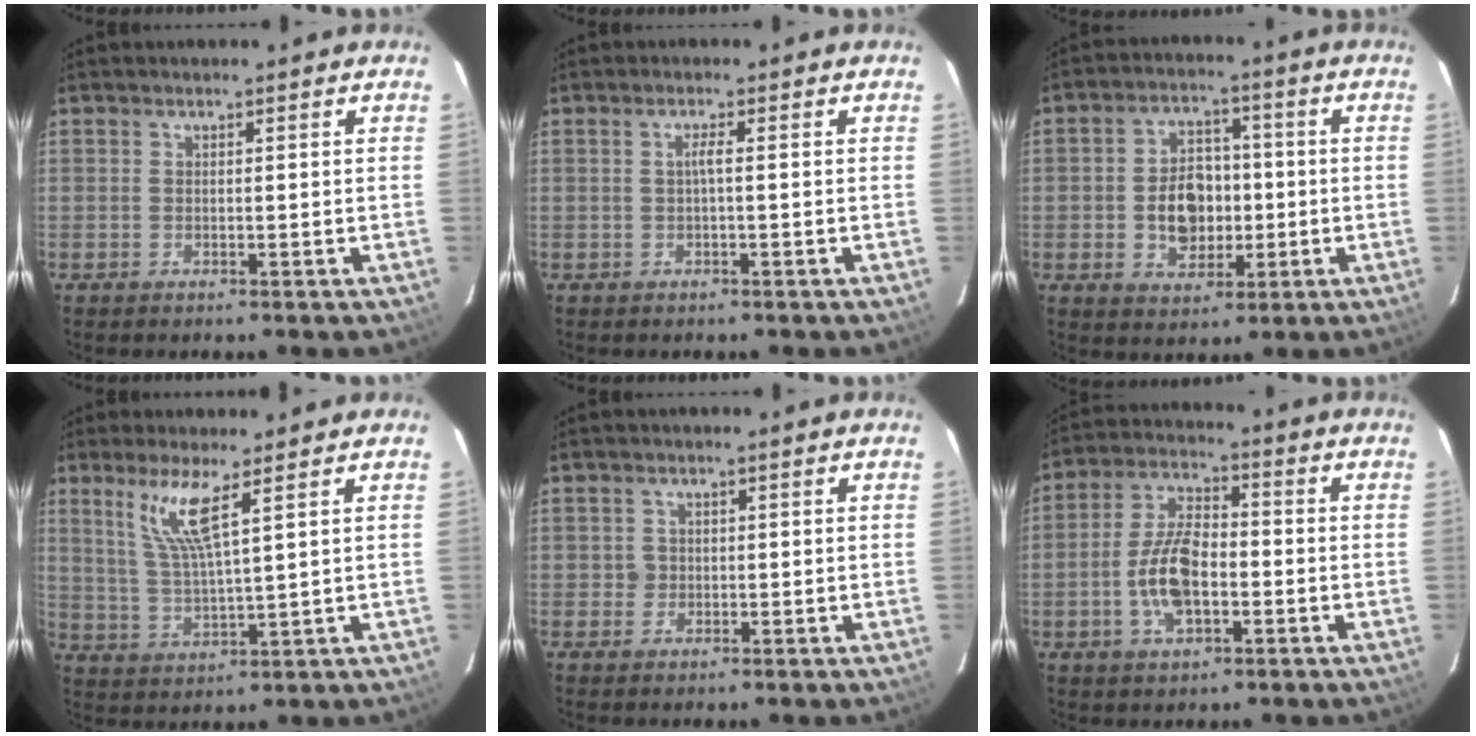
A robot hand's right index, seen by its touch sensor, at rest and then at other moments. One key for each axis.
{"total": 1.2, "fx": -0.2, "fy": -0.2, "fz": 1.2, "tx": -0.021, "ty": 0.003, "tz": -0.004}
{"total": 9.2, "fx": -1.3, "fy": 6.9, "fz": 6.0, "tx": -0.114, "ty": 0.020, "tz": -0.009}
{"total": 7.6, "fx": 4.2, "fy": 0.2, "fz": 6.3, "tx": -0.130, "ty": -0.010, "tz": 0.090}
{"total": 1.6, "fx": -0.2, "fy": 1.6, "fz": 0.0, "tx": 0.004, "ty": 0.004, "tz": -0.001}
{"total": 10.2, "fx": -2.7, "fy": 5.0, "fz": 8.5, "tx": -0.176, "ty": 0.008, "tz": -0.048}